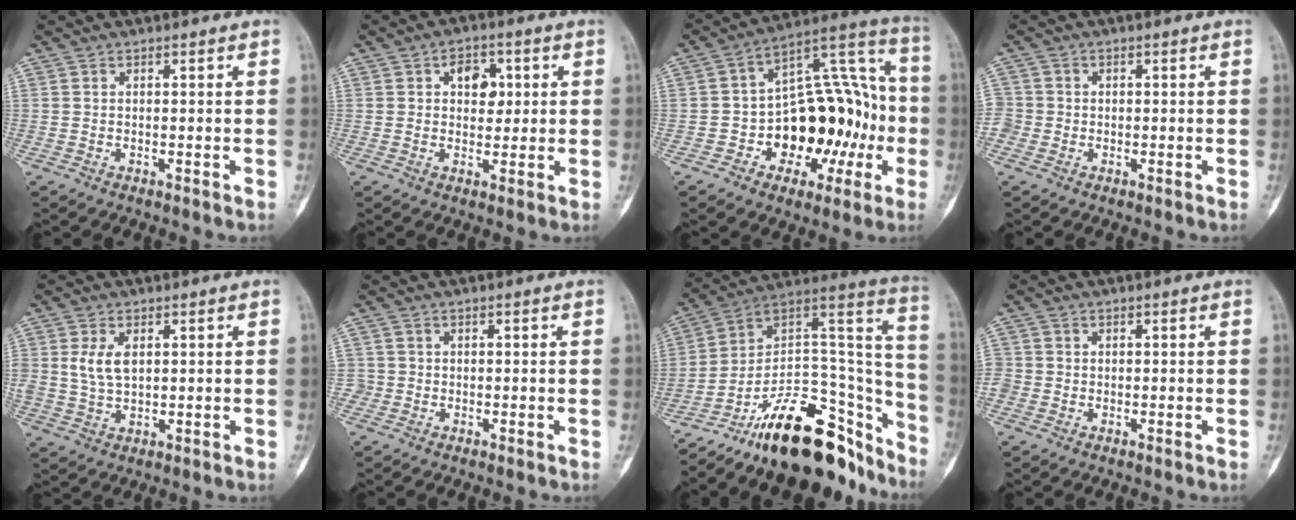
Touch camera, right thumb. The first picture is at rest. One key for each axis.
{"total": 5.7, "fx": 1.4, "fy": 4.0, "fz": 3.7, "tx": -0.025, "ty": 0.000, "tz": 0.019}
{"total": 22.4, "fx": -4.2, "fy": 14.0, "fz": 16.9, "tx": -0.190, "ty": 0.056, "tz": -0.052}
{"total": 2.9, "fx": -0.9, "fy": 2.7, "fz": 0.6, "tx": -0.004, "ty": 0.010, "tz": -0.024}
{"total": 5.1, "fx": 1.1, "fy": 2.8, "fz": 4.1, "tx": -0.081, "ty": -0.002, "tz": 0.026}
{"total": 1.4, "fx": -0.6, "fy": 1.3, "fz": -0.1, "tx": 0.011, "ty": 0.007, "tz": -0.018}
{"total": 26.5, "fx": -19.0, "fy": 11.3, "fz": 14.6, "tx": -0.125, "ty": 0.127, "tz": -0.296}
{"total": 2.2, "fx": -0.7, "fy": 2.0, "fz": 0.7, "tx": -0.007, "ty": 0.006, "tz": -0.018}